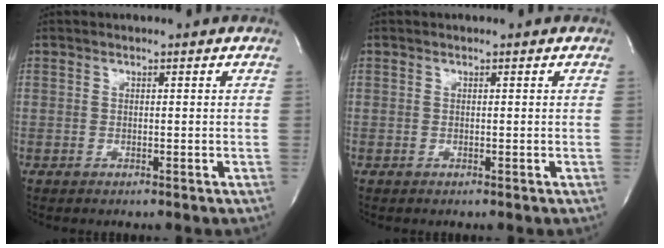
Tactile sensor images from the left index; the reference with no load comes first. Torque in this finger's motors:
{"motor_torque": [0.00, 0.00, 0.00, -0.01]}